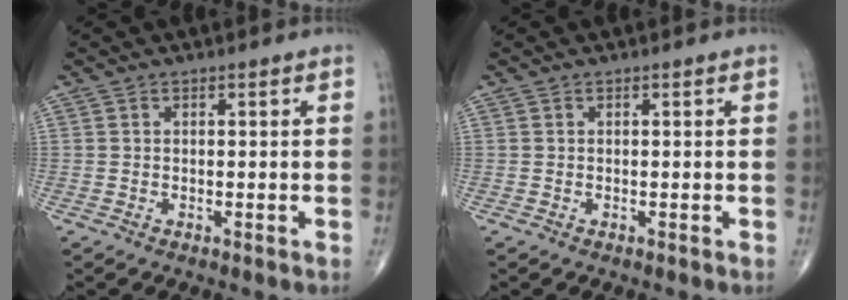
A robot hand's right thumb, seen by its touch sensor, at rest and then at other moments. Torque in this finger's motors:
{"motor_torque": [0.00, 0.00, 0.00, 0.00, 0.00]}